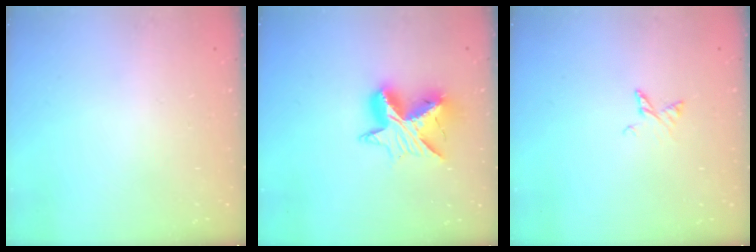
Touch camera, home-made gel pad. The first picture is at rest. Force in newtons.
{"total": 10.5, "press": 10.5, "slide": 0.9}
{"total": 3.5, "press": 3.5, "slide": 0.3}